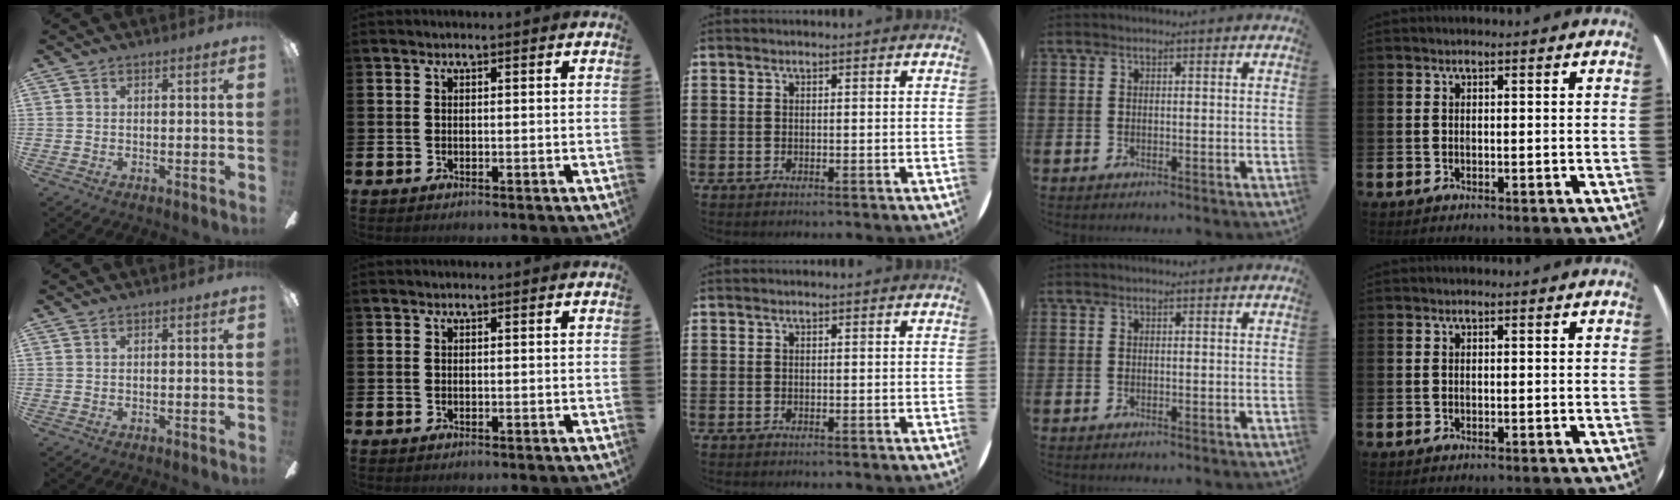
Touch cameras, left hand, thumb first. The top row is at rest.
{}